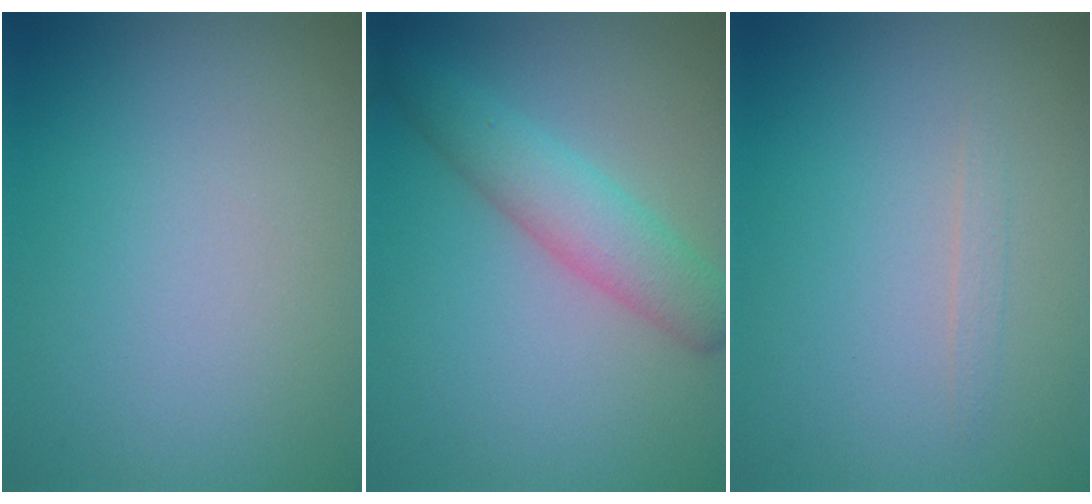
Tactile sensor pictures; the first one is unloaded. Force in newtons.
{"total": 4.1, "press": 4.1, "slide": 0.2}
{"total": 0.7, "press": 0.7, "slide": 0.1}